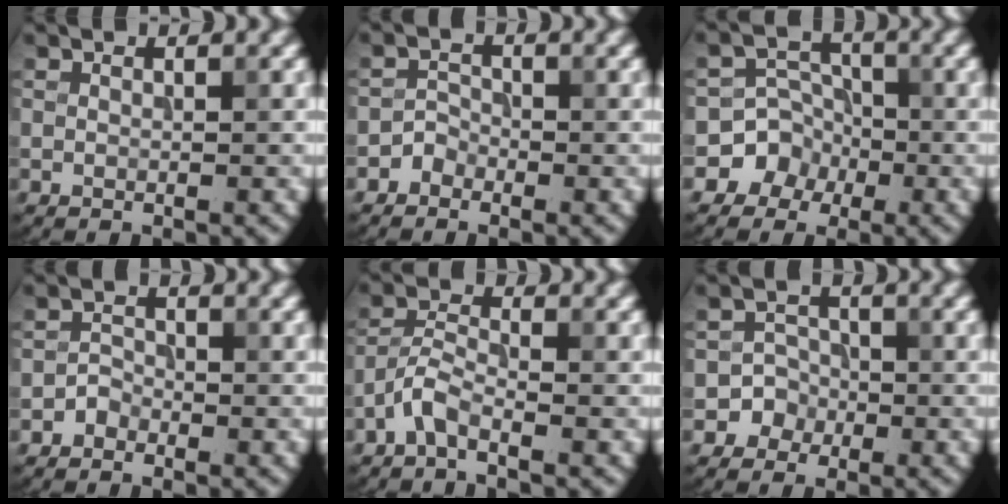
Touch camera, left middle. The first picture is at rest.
{"total": 1.4, "force": [-1.0, 0.9, 0.0], "torque": [0.005, 0.010, -0.020]}
{"total": 4.8, "force": [-2.2, 4.3, 0.2], "torque": [0.034, 0.008, -0.061]}
{"total": 1.2, "force": [-0.9, 0.8, 0.1], "torque": [0.002, 0.007, -0.018]}
{"total": 2.3, "force": [-1.7, 0.6, 1.5], "torque": [-0.034, 0.007, -0.043]}
{"total": 2.9, "force": [-1.3, 2.5, -0.1], "torque": [0.038, 0.009, -0.031]}